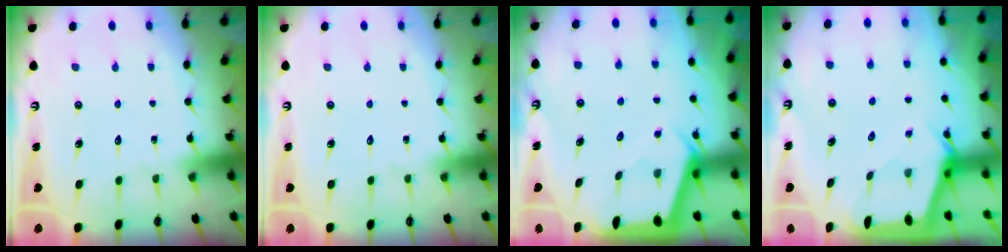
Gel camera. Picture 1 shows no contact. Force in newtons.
{"total": 0.0}
{"total": 2.4, "press": 2.4, "slide": 0.4}
{"total": 2.3, "press": 2.3, "slide": 0.3}